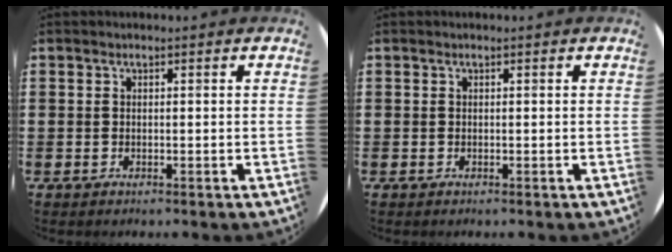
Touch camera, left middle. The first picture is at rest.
{"total": 0.0}